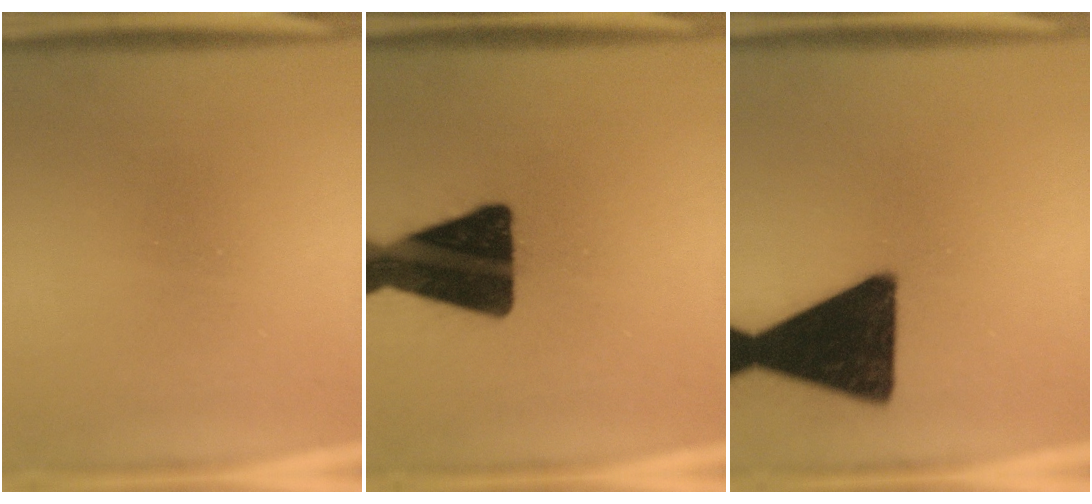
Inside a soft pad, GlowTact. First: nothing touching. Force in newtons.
{"total": 19.3}
{"total": 18.4}